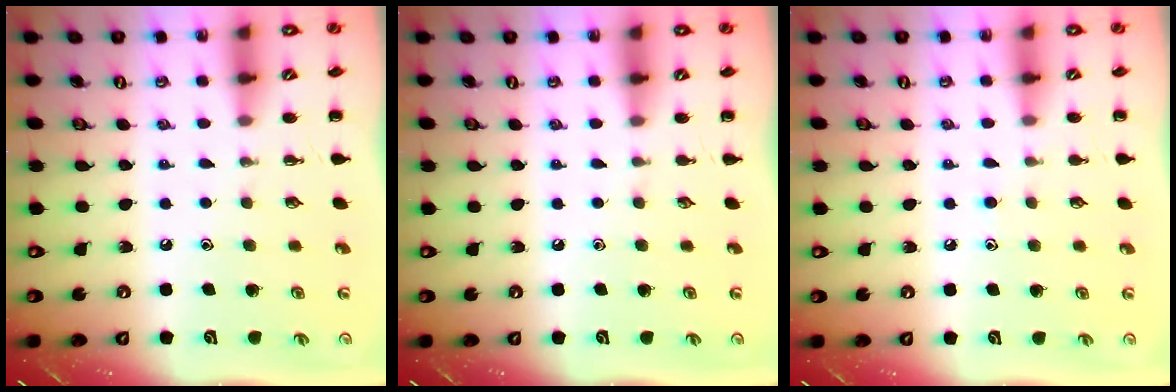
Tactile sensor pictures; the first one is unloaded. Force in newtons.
{"total": 0.0}
{"total": 6.2, "press": 5.9, "slide": 2.1}